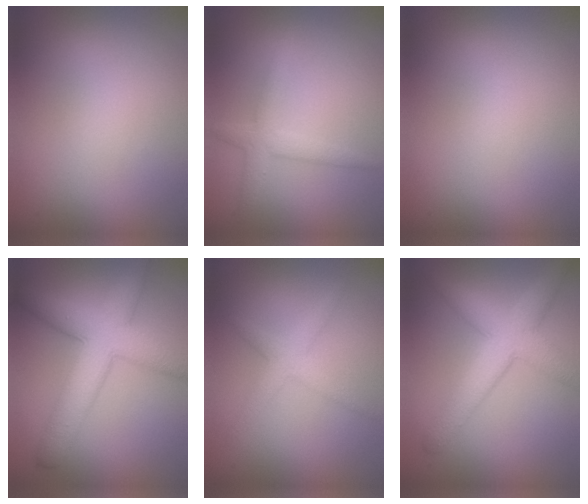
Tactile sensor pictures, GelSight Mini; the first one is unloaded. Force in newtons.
{"total": 2.5, "press": 2.5, "slide": 0.1}
{"total": 0.0}
{"total": 7.4, "press": 7.4, "slide": 0.1}
{"total": 2.4, "press": 2.4, "slide": 0.1}
{"total": 5.7, "press": 5.7, "slide": 0.1}